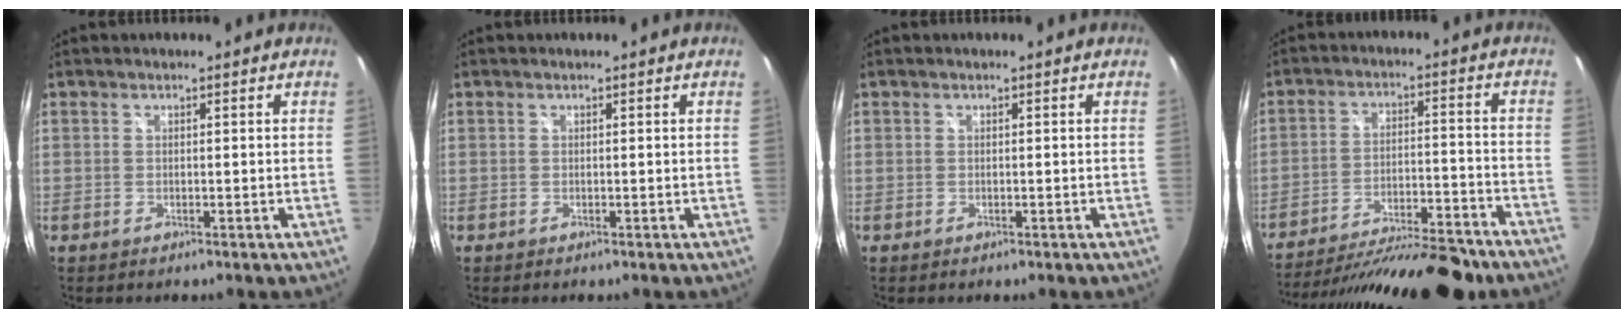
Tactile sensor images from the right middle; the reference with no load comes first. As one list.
[{"total": 0.0}, {"total": 0.0}, {"total": 24.3, "force": [-20.4, 4.9, 12.3], "torque": [-0.222, -0.045, -0.294]}]